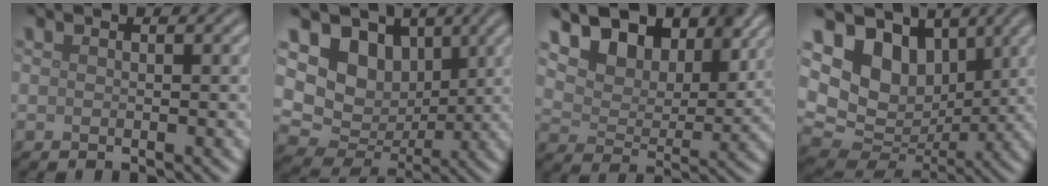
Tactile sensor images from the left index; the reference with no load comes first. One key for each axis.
{"total": 8.8, "fx": 2.7, "fy": 6.9, "fz": 4.7, "tx": -0.078, "ty": -0.013, "tz": 0.040}
{"total": 11.1, "fx": 7.2, "fy": 6.1, "fz": 5.8, "tx": -0.113, "ty": 0.004, "tz": 0.112}
{"total": 11.2, "fx": 4.3, "fy": 8.1, "fz": 6.4, "tx": -0.121, "ty": 0.011, "tz": 0.073}